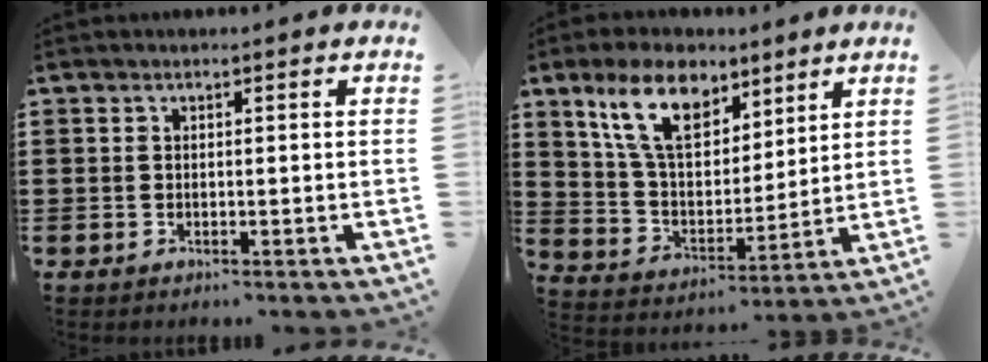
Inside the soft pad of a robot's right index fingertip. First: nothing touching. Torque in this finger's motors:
{"motor_torque": [1.62, 0.52, 1.05, 0.11]}